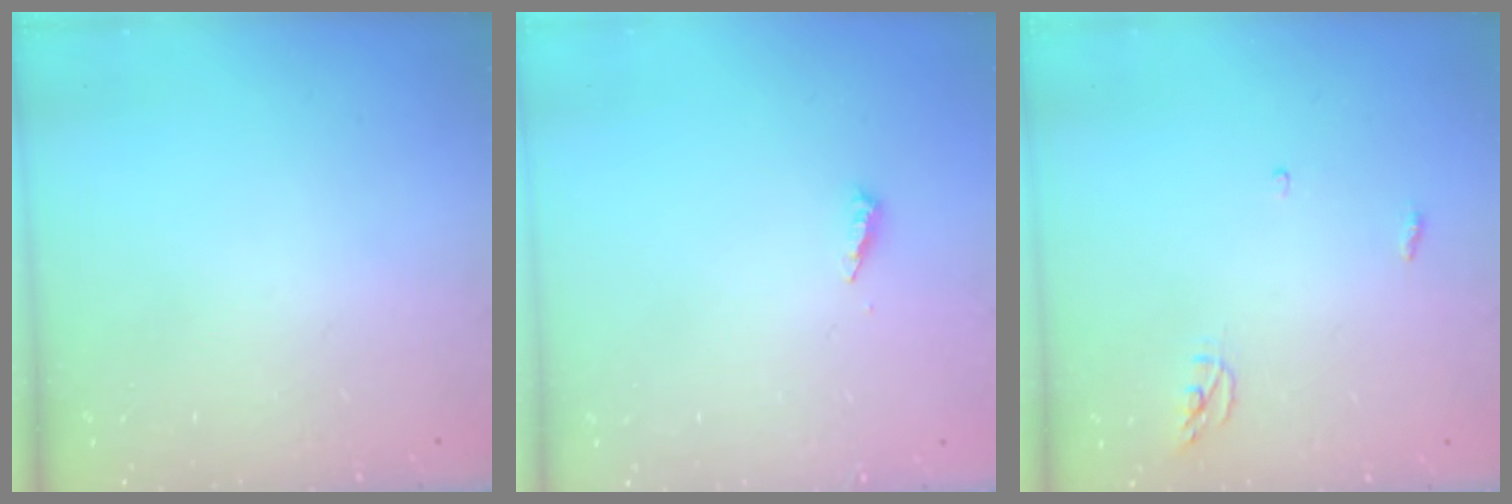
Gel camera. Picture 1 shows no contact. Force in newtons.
{"total": 3.1, "press": 3.1, "slide": 0.2}
{"total": 3.8, "press": 3.8, "slide": 0.3}